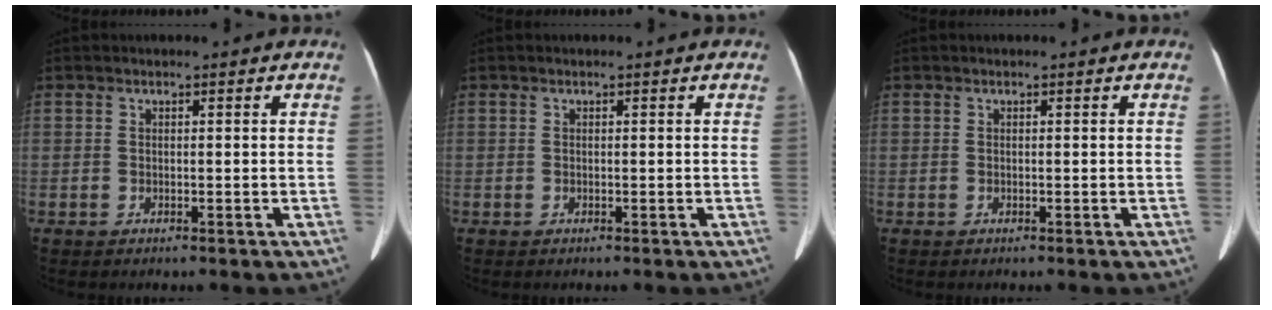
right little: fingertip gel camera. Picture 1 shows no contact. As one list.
[{"total": 0.0}, {"total": 0.0}]